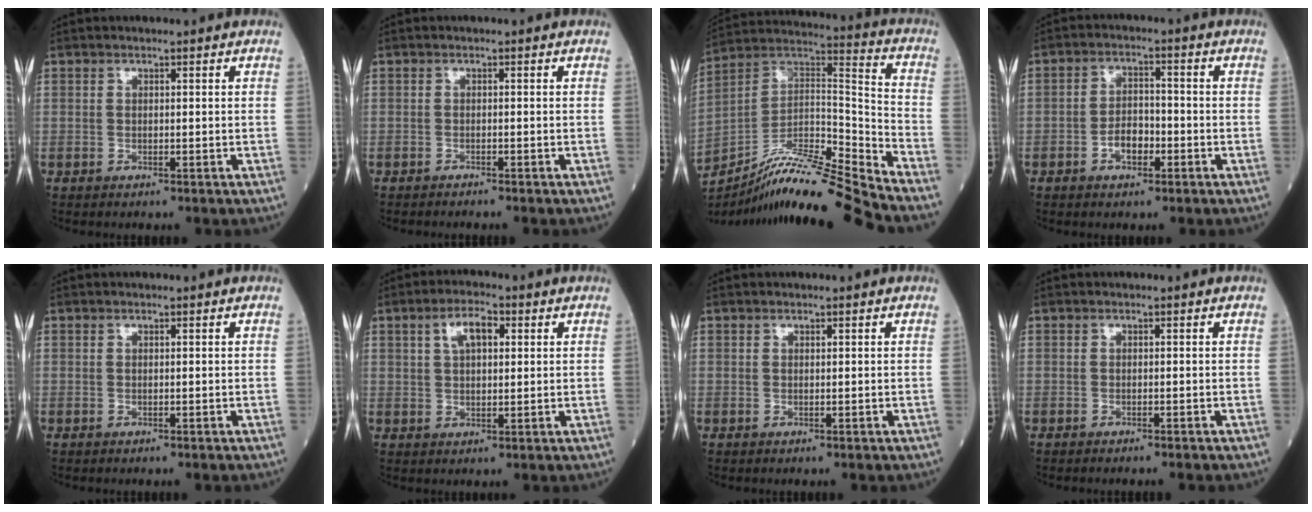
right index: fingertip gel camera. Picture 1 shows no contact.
{"total": 1.4, "force": [-1.4, -0.1, 0.5], "torque": [-0.007, 0.002, -0.018]}
{"total": 18.6, "force": [-16.6, -1.4, 8.3], "torque": [-0.158, 0.023, -0.301]}
{"total": 4.1, "force": [-1.7, 2.3, 3.0], "torque": [-0.057, 0.007, -0.029]}
{"total": 0.0}
{"total": 5.2, "force": [2.0, 2.2, 4.3], "torque": [-0.082, 0.013, 0.036]}
{"total": 0.0}
{"total": 2.1, "force": [-1.9, -0.1, 0.9], "torque": [-0.011, 0.001, -0.023]}